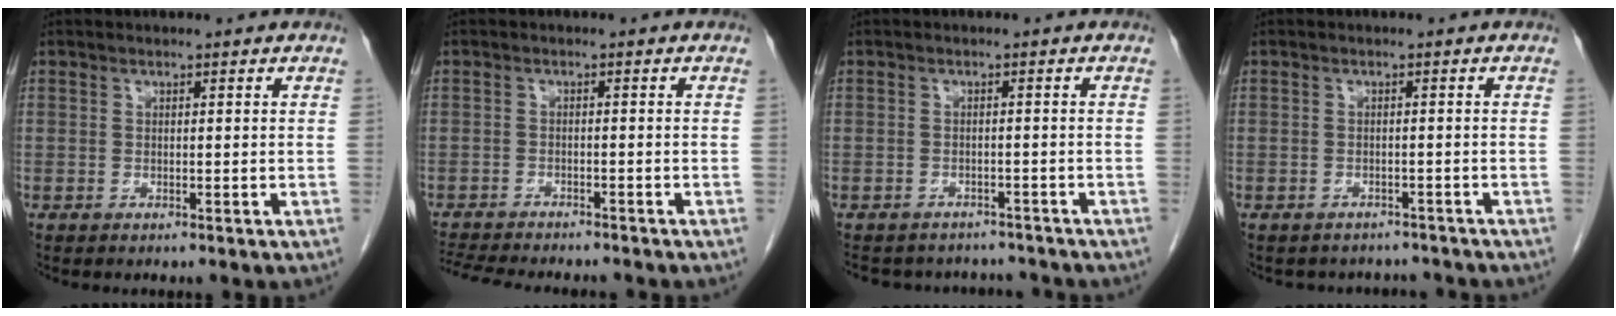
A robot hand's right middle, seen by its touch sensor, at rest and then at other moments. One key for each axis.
{"total": 12.2, "fx": -11.0, "fy": 2.1, "fz": 4.9, "tx": -0.088, "ty": -0.011, "tz": -0.154}
{"total": 9.5, "fx": -8.8, "fy": 3.3, "fz": 1.5, "tx": -0.026, "ty": 0.015, "tz": -0.104}
{"total": 5.1, "fx": -4.6, "fy": 2.0, "fz": 0.0, "tx": 0.002, "ty": 0.010, "tz": -0.053}